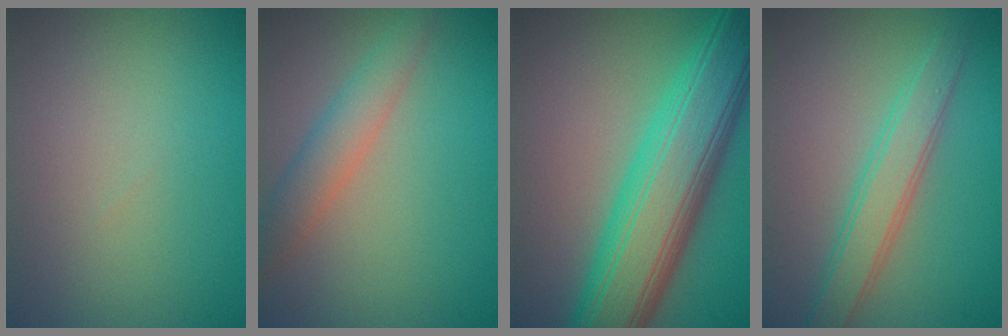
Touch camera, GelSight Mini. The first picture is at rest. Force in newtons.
{"total": 3.1, "press": 3.1, "slide": 0.0}
{"total": 10.7, "press": 10.7, "slide": 0.3}
{"total": 3.5, "press": 3.5, "slide": 0.1}